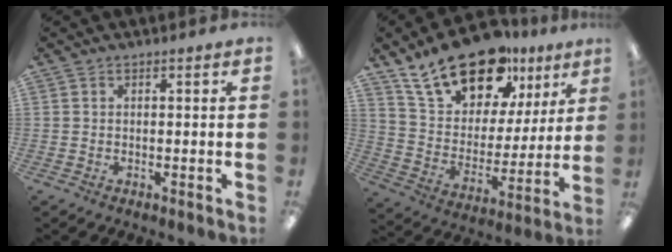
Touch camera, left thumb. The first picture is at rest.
{"total": 20.4, "force": [15.1, 10.2, 9.1], "torque": [-0.163, -0.092, 0.271]}